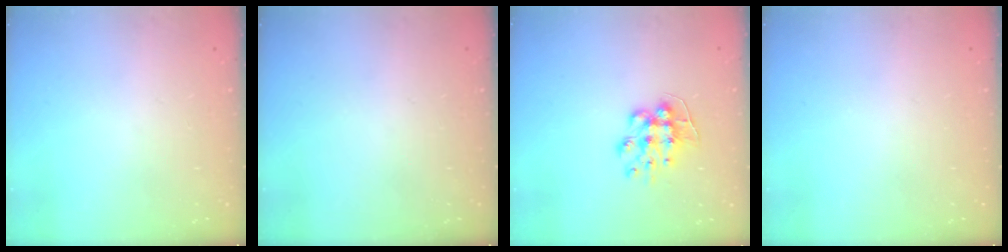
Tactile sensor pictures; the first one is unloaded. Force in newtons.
{"total": 0.0}
{"total": 9.0, "press": 9.0, "slide": 0.1}
{"total": 0.0}